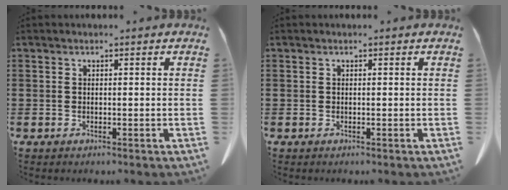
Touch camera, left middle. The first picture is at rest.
{"total": 0.0}